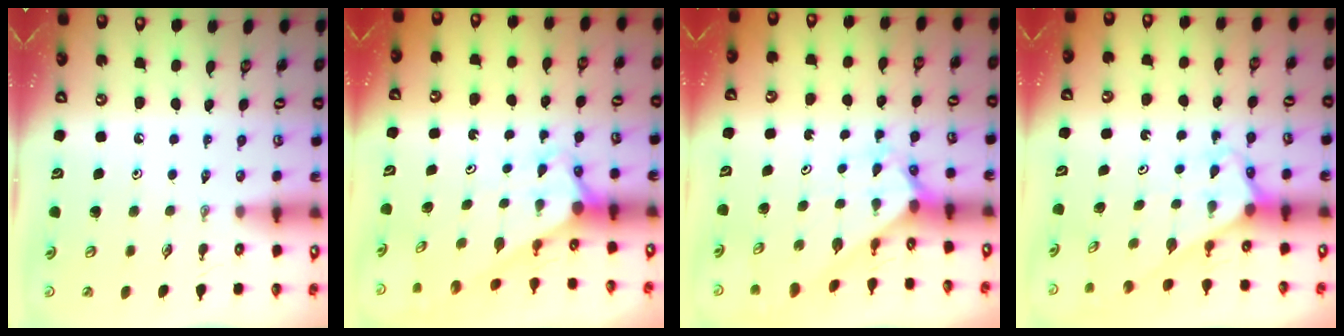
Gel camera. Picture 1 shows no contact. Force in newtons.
{"total": 2.7, "press": 2.7, "slide": 0.0}
{"total": 1.8, "press": 1.8, "slide": 0.1}
{"total": 2.6, "press": 2.6, "slide": 0.1}